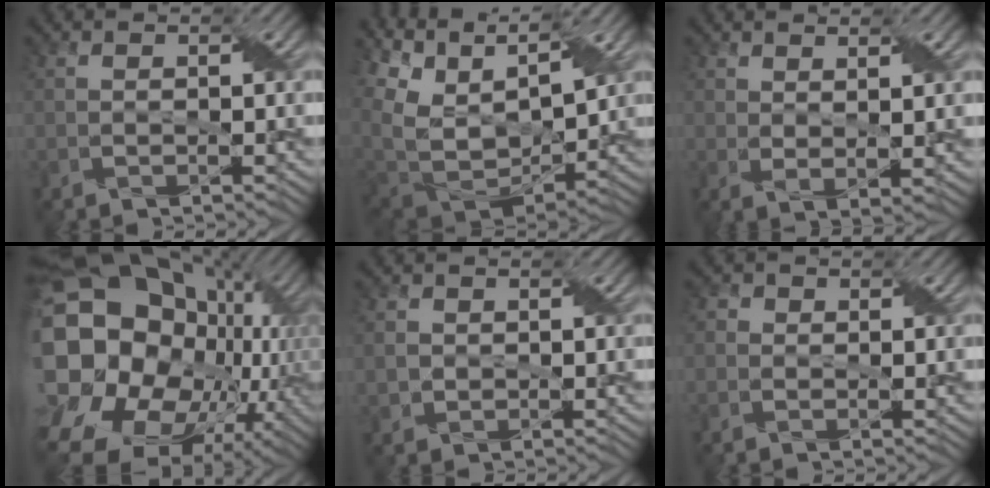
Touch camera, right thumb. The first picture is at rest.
{"total": 13.0, "force": [6.2, 7.7, 8.4], "torque": [-0.214, 0.020, 0.137]}
{"total": 3.1, "force": [1.7, 0.6, 2.5], "torque": [-0.053, -0.005, 0.034]}
{"total": 24.7, "force": [-2.9, 19.8, 14.4], "torque": [-0.289, -0.036, -0.084]}
{"total": 2.0, "force": [-0.1, 1.9, 0.6], "torque": [-0.018, -0.003, -0.001]}
{"total": 1.6, "force": [0.1, 1.5, 0.4], "torque": [-0.004, 0.004, -0.009]}